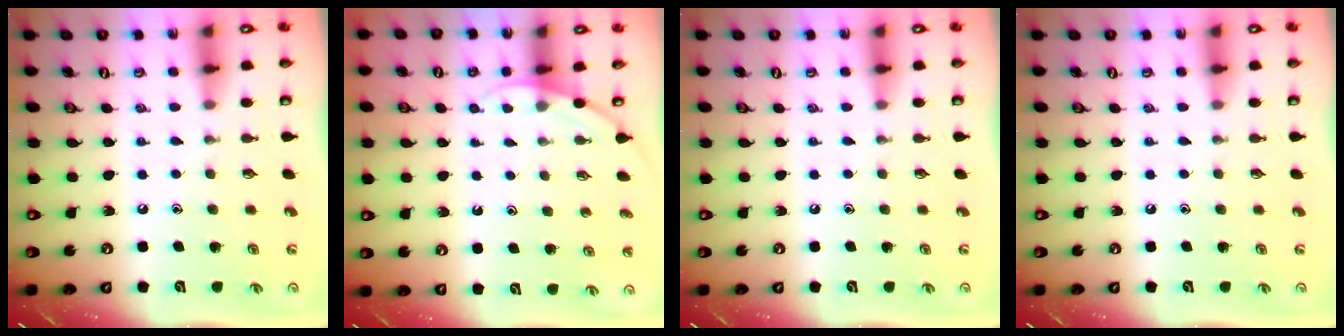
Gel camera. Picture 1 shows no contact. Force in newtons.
{"total": 4.0, "press": 4.0, "slide": 0.3}
{"total": 0.0}
{"total": 0.0}